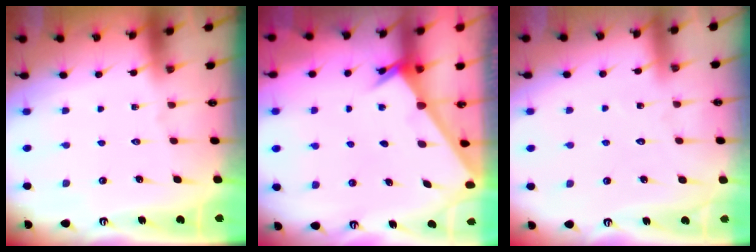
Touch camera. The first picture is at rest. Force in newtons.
{"total": 2.5, "press": 2.5, "slide": 0.2}
{"total": 5.1, "press": 5.1, "slide": 0.4}